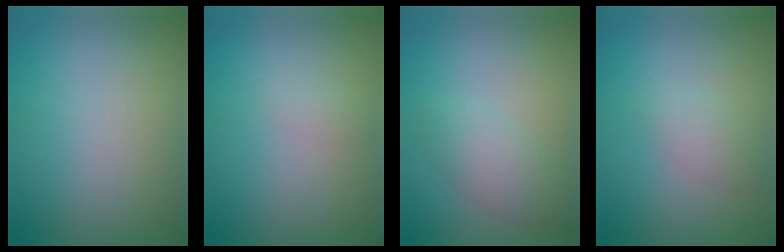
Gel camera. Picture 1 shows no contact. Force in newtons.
{"total": 0.8, "press": 0.8, "slide": 0.0}
{"total": 2.7, "press": 2.7, "slide": 0.0}
{"total": 1.7, "press": 1.7, "slide": 0.1}